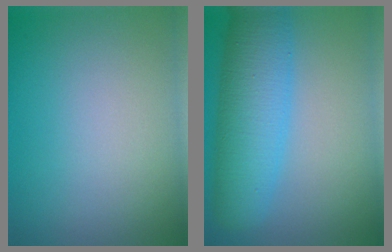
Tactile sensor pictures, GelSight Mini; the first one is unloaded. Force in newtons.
{"total": 7.4, "press": 7.4, "slide": 0.3}